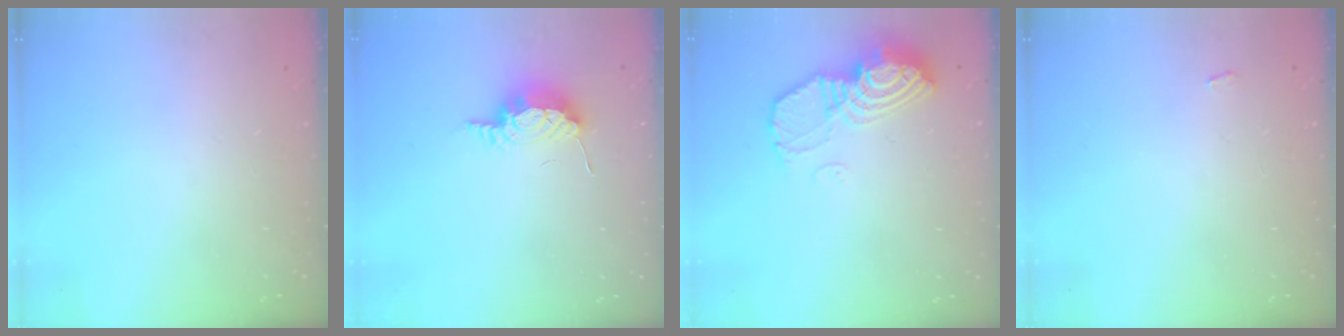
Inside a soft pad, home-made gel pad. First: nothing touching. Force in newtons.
{"total": 9.5, "press": 8.5, "slide": 4.1}
{"total": 12.6, "press": 12.6, "slide": 1.2}
{"total": 2.2, "press": 2.2, "slide": 0.3}